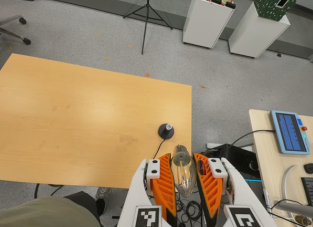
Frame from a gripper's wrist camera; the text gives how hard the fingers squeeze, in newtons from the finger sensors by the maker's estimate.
{"total": 19.8, "left": 21.4, "right": 18.2}